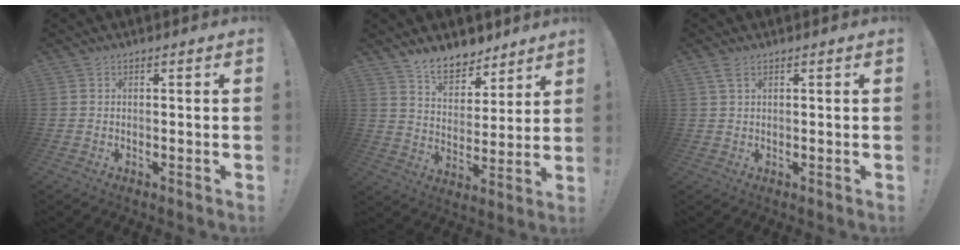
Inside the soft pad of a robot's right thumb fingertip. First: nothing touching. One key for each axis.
{"total": 10.0, "fx": 8.1, "fy": 5.0, "fz": 3.0, "tx": -0.055, "ty": -0.060, "tz": 0.158}
{"total": 2.4, "fx": 1.3, "fy": 1.1, "fz": 1.7, "tx": -0.041, "ty": 0.003, "tz": 0.025}